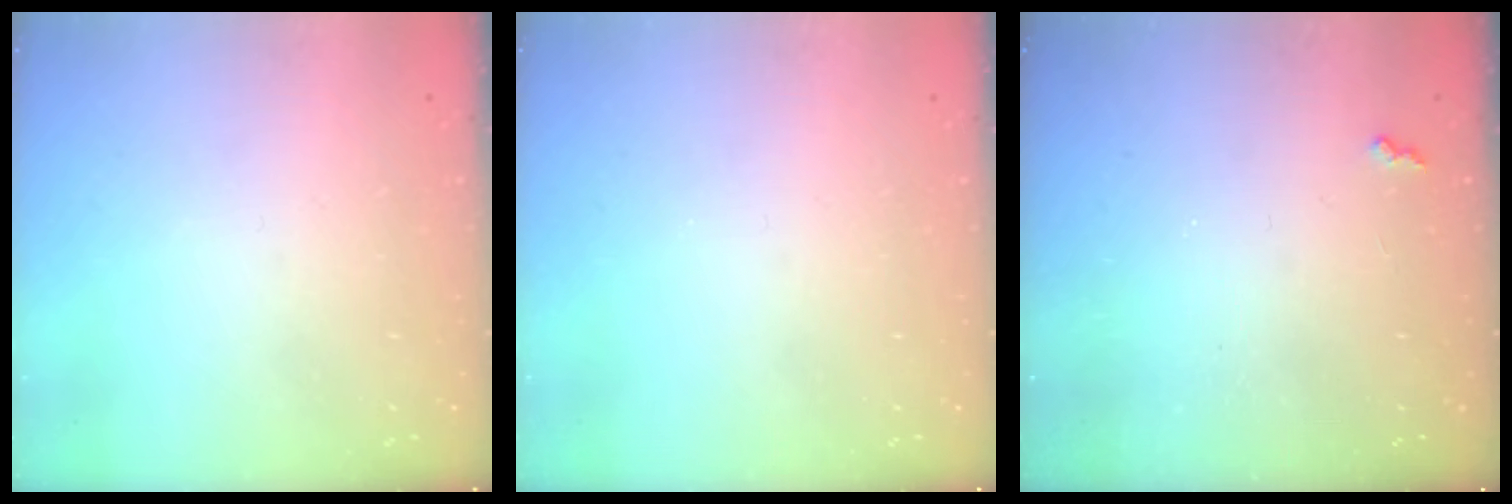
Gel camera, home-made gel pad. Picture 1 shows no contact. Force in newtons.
{"total": 0.0}
{"total": 2.7, "press": 2.7, "slide": 0.5}